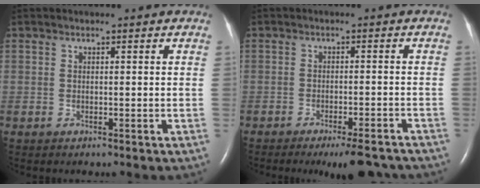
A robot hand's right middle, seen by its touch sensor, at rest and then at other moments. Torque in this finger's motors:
{"motor_torque": [-0.05, -0.03, 0.23, 0.06]}